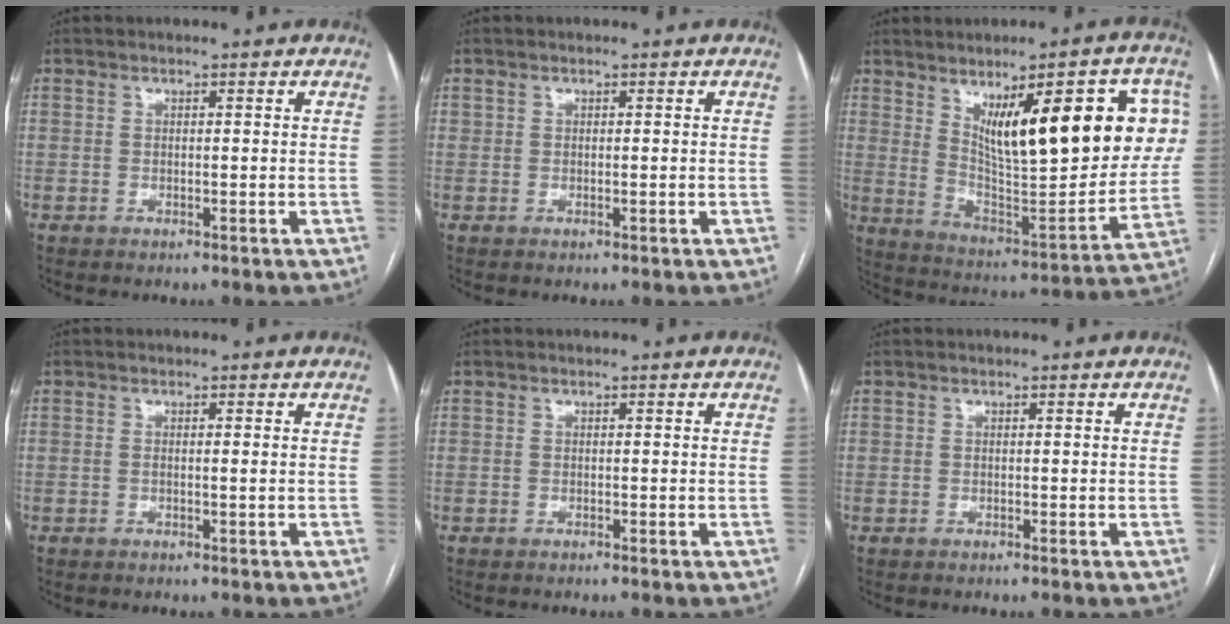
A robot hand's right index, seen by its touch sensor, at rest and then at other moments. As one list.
[{"total": 0.0}, {"total": 23.4, "force": [7.5, 6.0, 21.4], "torque": [-0.306, 0.006, 0.125]}, {"total": 0.6, "force": [-0.2, -0.2, 0.5], "torque": [-0.013, 0.000, -0.004]}, {"total": 0.0}, {"total": 0.0}]